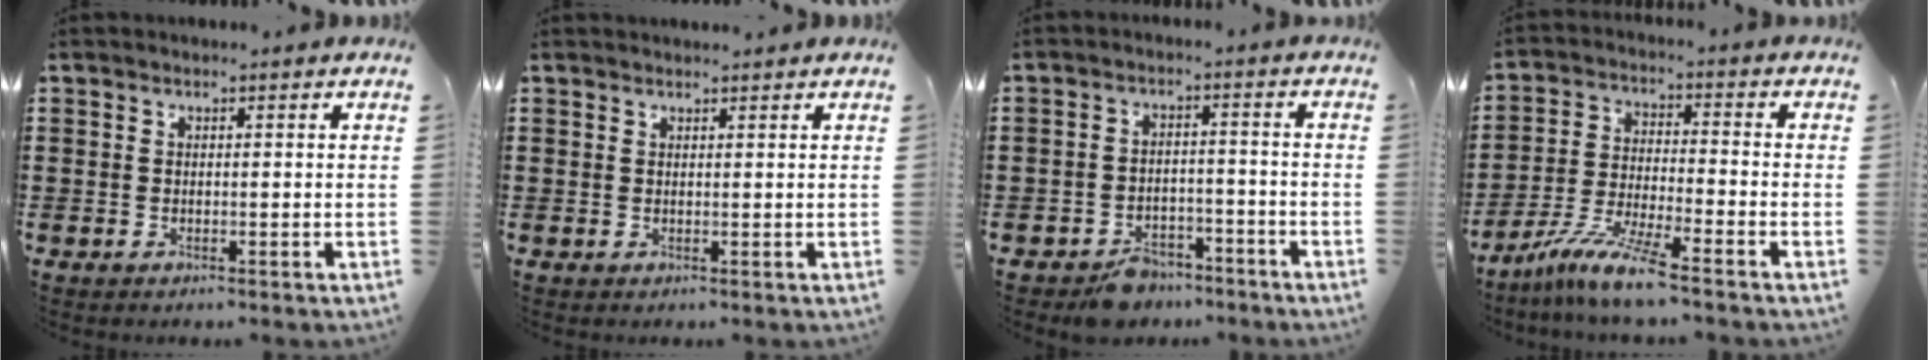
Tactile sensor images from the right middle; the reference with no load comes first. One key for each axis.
{"total": 0.9, "fx": 0.9, "fy": -0.1, "fz": 0.0, "tx": -0.002, "ty": -0.002, "tz": 0.019}
{"total": 3.9, "fx": -3.6, "fy": 1.4, "fz": 0.7, "tx": -0.016, "ty": 0.008, "tz": -0.071}
{"total": 8.4, "fx": -6.9, "fy": -0.3, "fz": 4.8, "tx": -0.106, "ty": -0.017, "tz": -0.136}